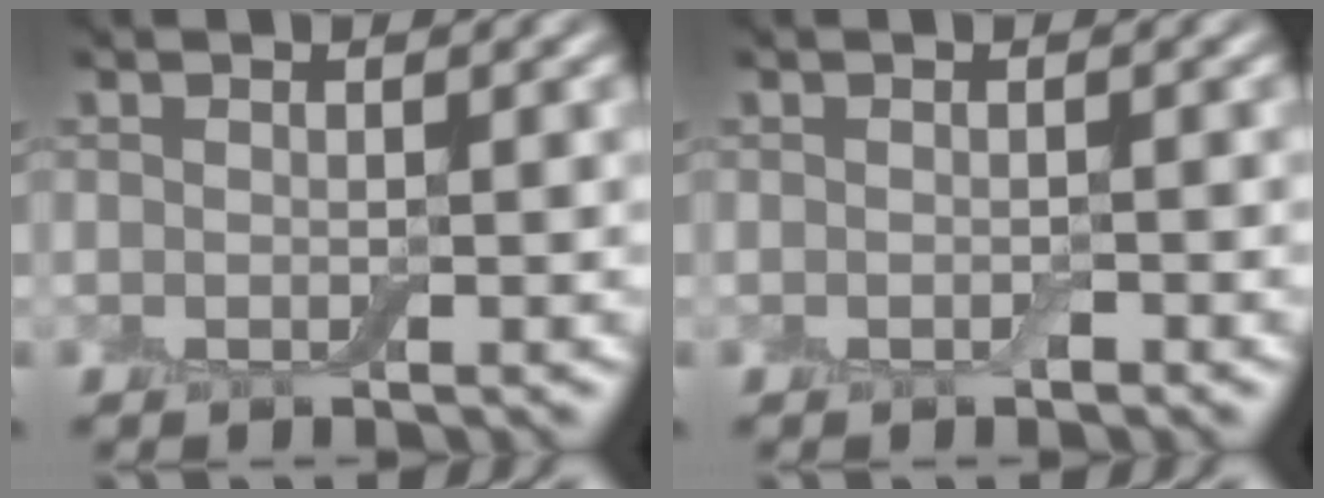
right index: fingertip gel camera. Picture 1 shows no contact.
{"total": 0.5, "force": [-0.3, 0.2, 0.3], "torque": [-0.005, 0.000, -0.005]}